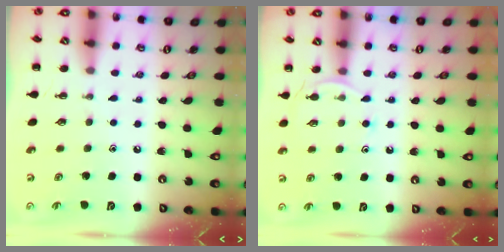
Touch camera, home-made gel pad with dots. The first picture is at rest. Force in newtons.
{"total": 6.9, "press": 6.7, "slide": 1.8}